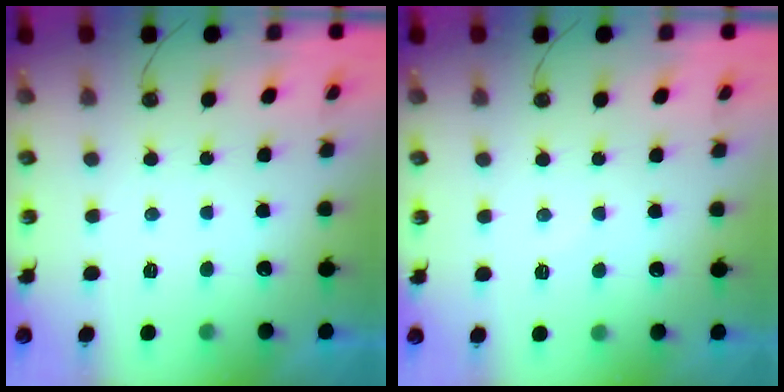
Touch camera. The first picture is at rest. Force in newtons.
{"total": 3.6, "press": 3.6, "slide": 0.5}